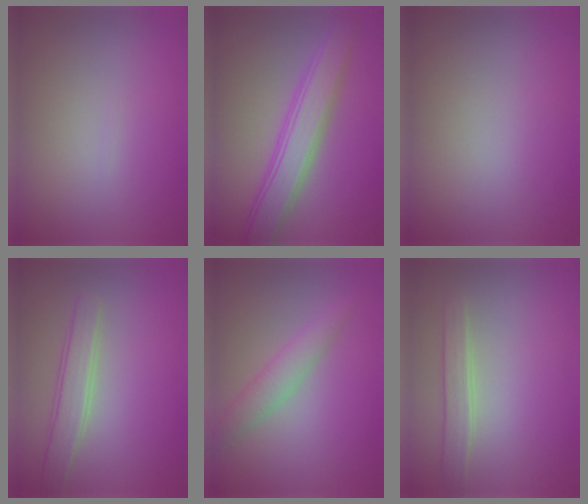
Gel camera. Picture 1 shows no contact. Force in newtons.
{"total": 5.1, "press": 5.1, "slide": 0.1}
{"total": 0.0}
{"total": 2.6, "press": 2.6, "slide": 0.1}
{"total": 2.7, "press": 2.7, "slide": 0.2}
{"total": 1.9, "press": 1.9, "slide": 0.3}